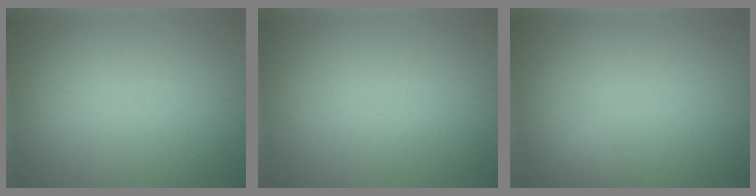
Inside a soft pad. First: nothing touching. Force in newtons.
{"total": 0.0}
{"total": 0.9, "press": 0.9, "slide": 0.1}